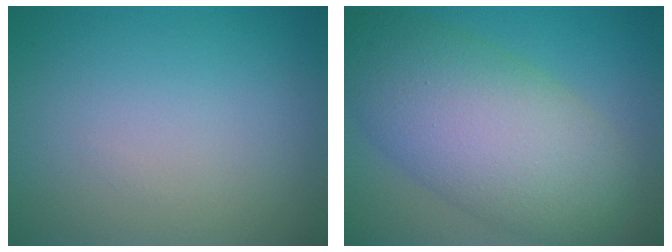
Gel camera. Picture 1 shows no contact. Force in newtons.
{"total": 10.3, "press": 10.2, "slide": 0.5}